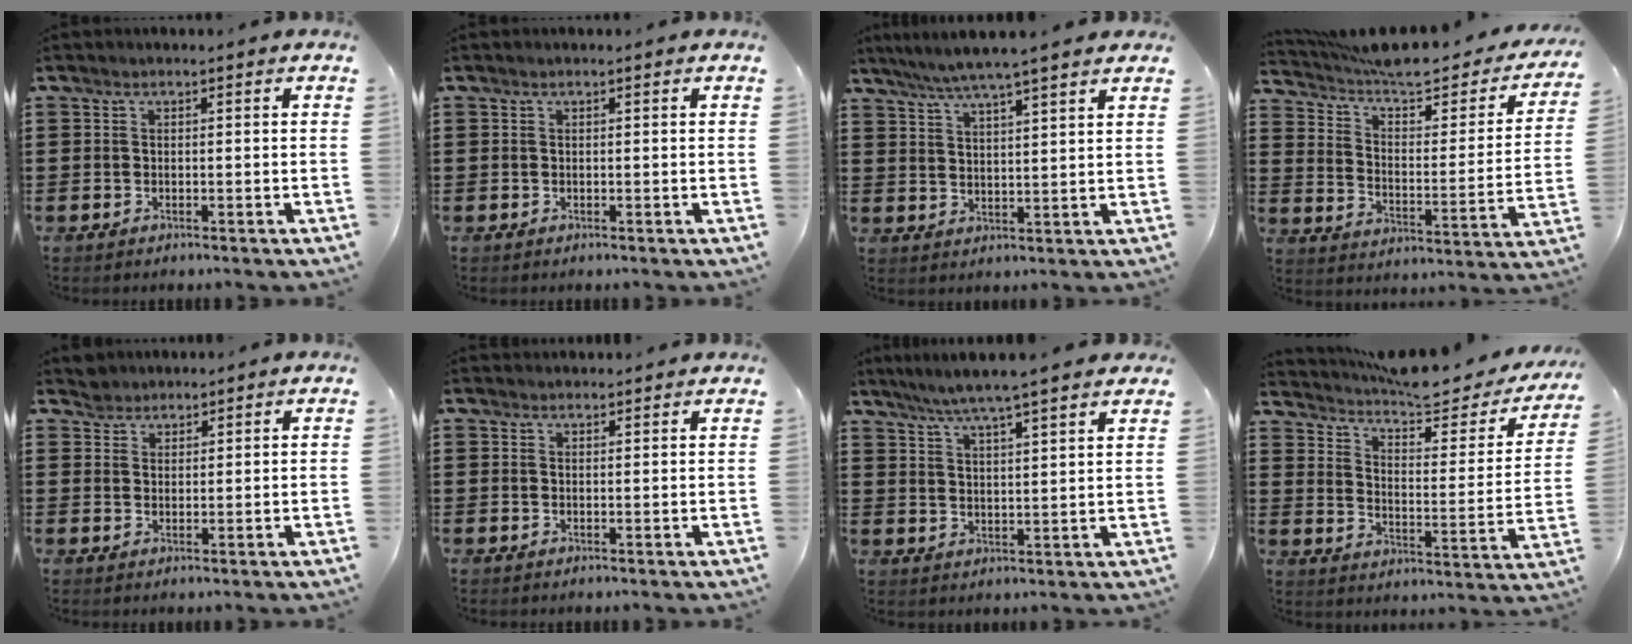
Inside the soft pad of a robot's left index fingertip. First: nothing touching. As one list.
[{"total": 0.0}, {"total": 5.3, "force": [4.6, -0.3, 2.6], "torque": [-0.064, -0.019, 0.079]}, {"total": 7.3, "force": [6.4, 1.5, 3.2], "torque": [-0.084, -0.044, 0.106]}, {"total": 2.2, "force": [2.0, 1.0, -0.3], "torque": [-0.001, 0.004, 0.040]}, {"total": 1.3, "force": [1.3, 0.2, -0.1], "torque": [-0.003, 0.000, 0.025]}, {"total": 5.6, "force": [4.9, -0.5, 2.6], "torque": [-0.067, -0.021, 0.084]}, {"total": 6.8, "force": [5.9, 1.3, 3.2], "torque": [-0.082, -0.037, 0.099]}]